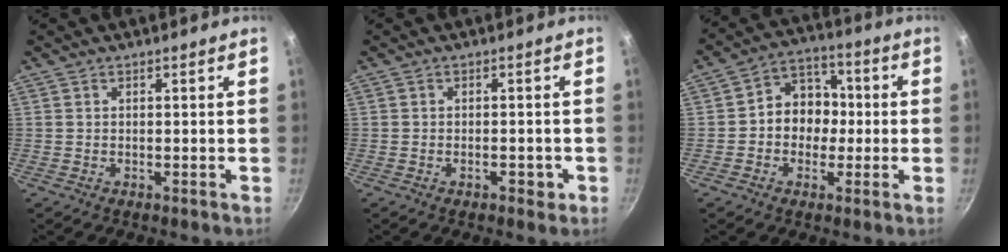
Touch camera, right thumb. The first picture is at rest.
{"total": 2.6, "force": [-1.2, 1.4, 1.9], "torque": [-0.016, 0.008, -0.016]}
{"total": 9.5, "force": [-0.6, 8.1, 4.9], "torque": [-0.021, 0.030, -0.025]}